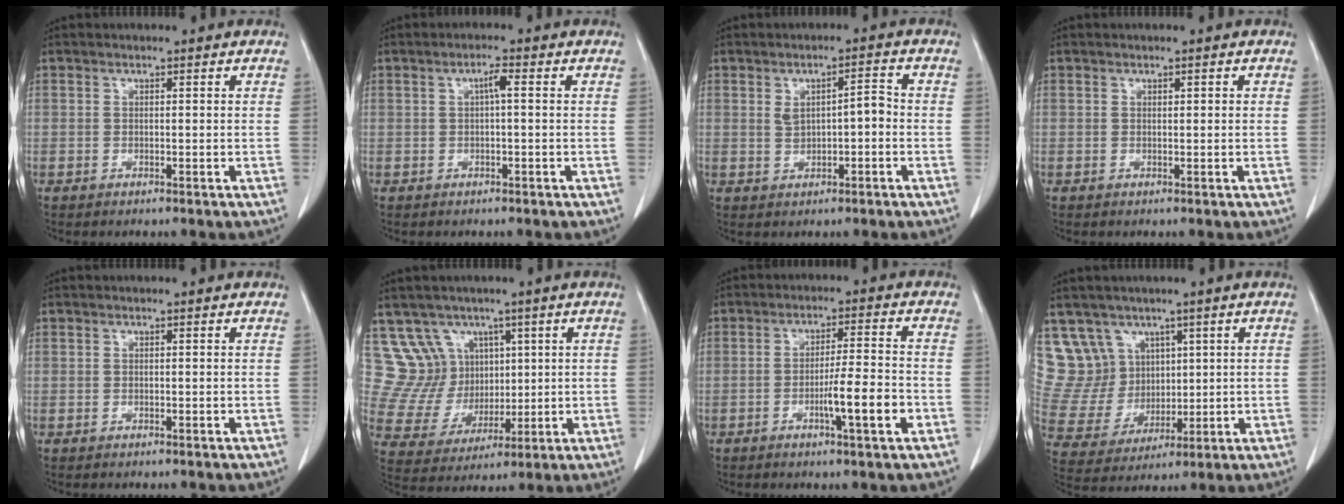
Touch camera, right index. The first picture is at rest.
{"total": 1.8, "force": [0.3, 0.2, 1.7], "torque": [-0.033, 0.004, 0.004]}
{"total": 4.0, "force": [0.0, 1.6, 3.7], "torque": [-0.064, 0.018, 0.007]}
{"total": 0.5, "force": [0.2, 0.2, 0.4], "torque": [-0.010, 0.001, 0.004]}
{"total": 0.0}
{"total": 9.4, "force": [5.0, 7.9, 1.3], "torque": [-0.039, 0.038, 0.110]}
{"total": 7.0, "force": [-2.6, 0.0, 6.5], "torque": [-0.107, -0.006, -0.043]}
{"total": 10.1, "force": [6.0, 8.1, 1.2], "torque": [-0.044, 0.042, 0.135]}